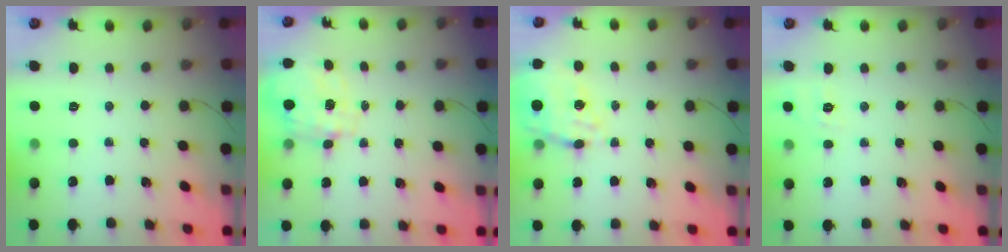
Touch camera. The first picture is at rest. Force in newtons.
{"total": 2.6, "press": 2.4, "slide": 1.0}
{"total": 14.4, "press": 14.1, "slide": 2.7}
{"total": 1.9, "press": 0.4, "slide": 1.9}